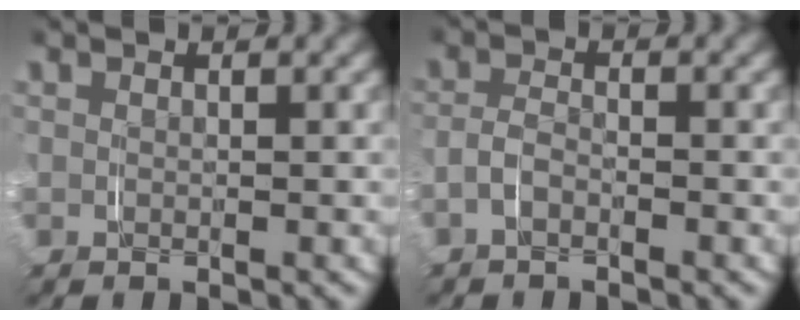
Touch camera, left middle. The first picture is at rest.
{"total": 1.9, "force": [-0.9, 1.2, 1.1], "torque": [-0.033, 0.004, -0.022]}